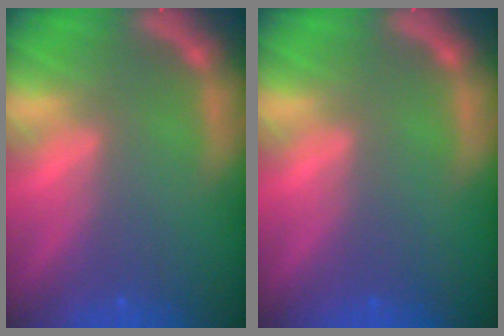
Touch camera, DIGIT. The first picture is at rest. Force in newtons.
{"total": 0.0}